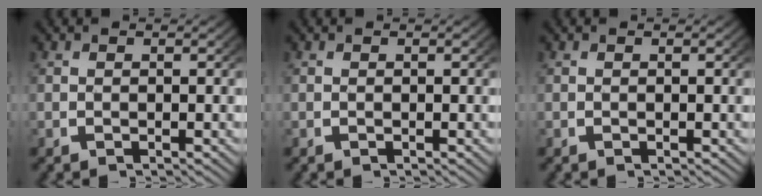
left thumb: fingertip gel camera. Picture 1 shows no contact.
{"total": 0.0}
{"total": 0.0}